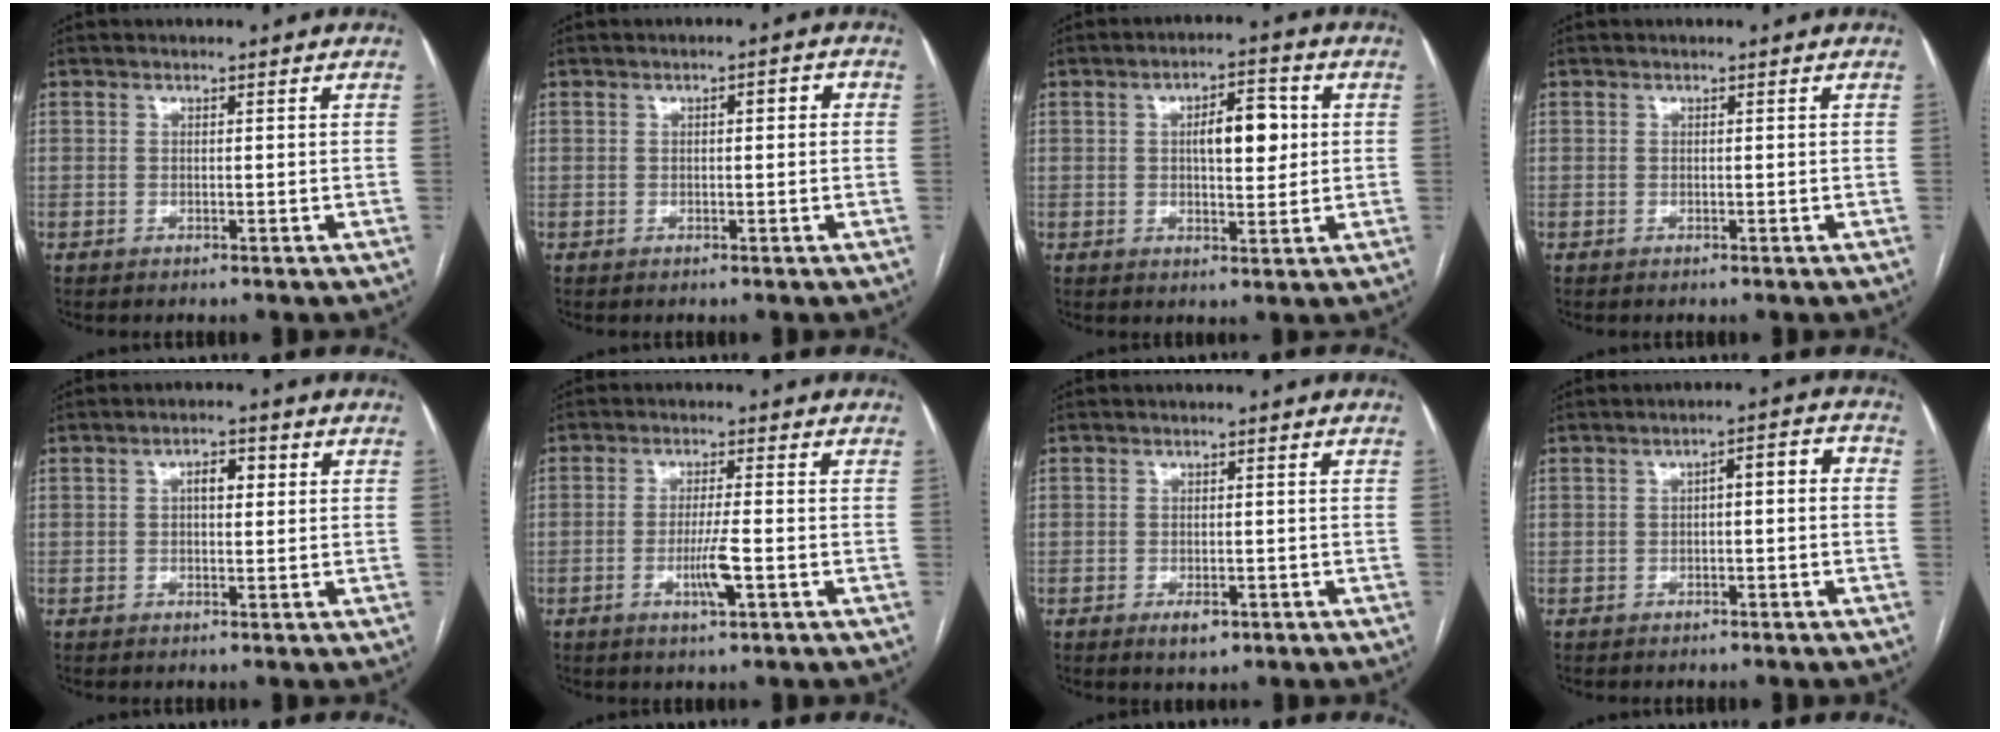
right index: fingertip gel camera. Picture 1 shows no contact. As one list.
[{"total": 2.0, "force": [0.3, 0.7, 1.8], "torque": [-0.024, 0.012, 0.002]}, {"total": 7.1, "force": [1.2, 2.7, 6.5], "torque": [-0.101, 0.013, 0.019]}, {"total": 0.0}, {"total": 3.2, "force": [0.7, 1.4, 2.8], "torque": [-0.049, 0.013, 0.009]}, {"total": 4.9, "force": [-1.6, 0.0, 4.6], "torque": [-0.087, -0.007, -0.028]}, {"total": 2.6, "force": [-1.4, 1.3, 1.7], "torque": [-0.024, 0.000, -0.013]}, {"total": 4.3, "force": [-0.1, 1.3, 4.0], "torque": [-0.057, 0.031, -0.004]}]